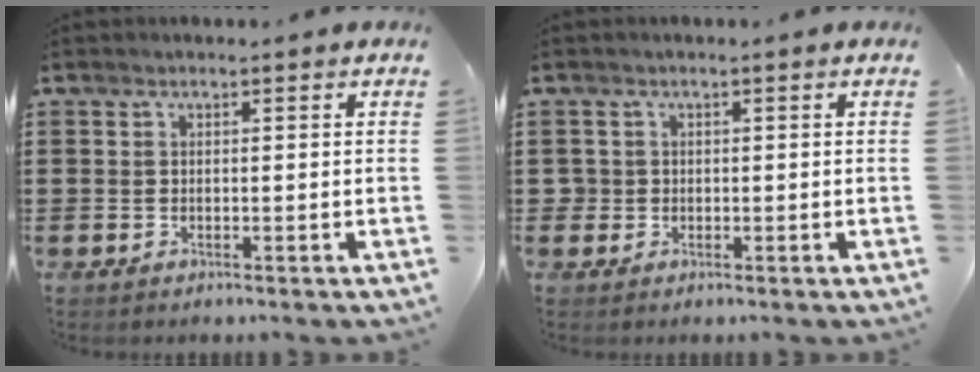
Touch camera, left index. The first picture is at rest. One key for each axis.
{"total": 1.2, "fx": -0.1, "fy": 1.2, "fz": 0.1, "tx": -0.007, "ty": 0.005, "tz": -0.005}